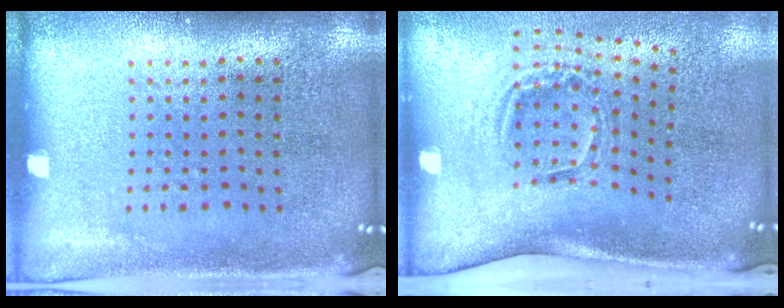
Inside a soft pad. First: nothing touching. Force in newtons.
{"total": 2.0, "press": 1.2, "slide": 1.6}